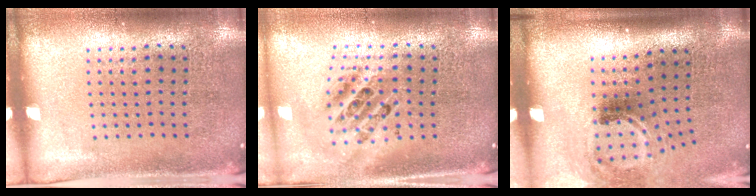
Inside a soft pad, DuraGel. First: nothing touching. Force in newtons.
{"total": 2.1, "press": 1.6, "slide": 1.4}
{"total": 2.0, "press": 1.3, "slide": 1.5}